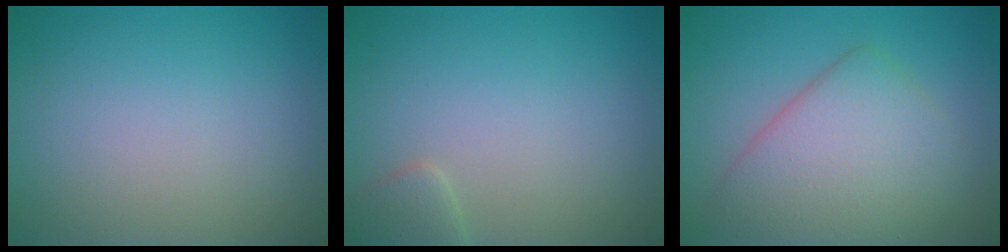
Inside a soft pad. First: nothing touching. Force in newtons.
{"total": 1.7, "press": 1.7, "slide": 0.1}
{"total": 6.3, "press": 6.3, "slide": 0.2}